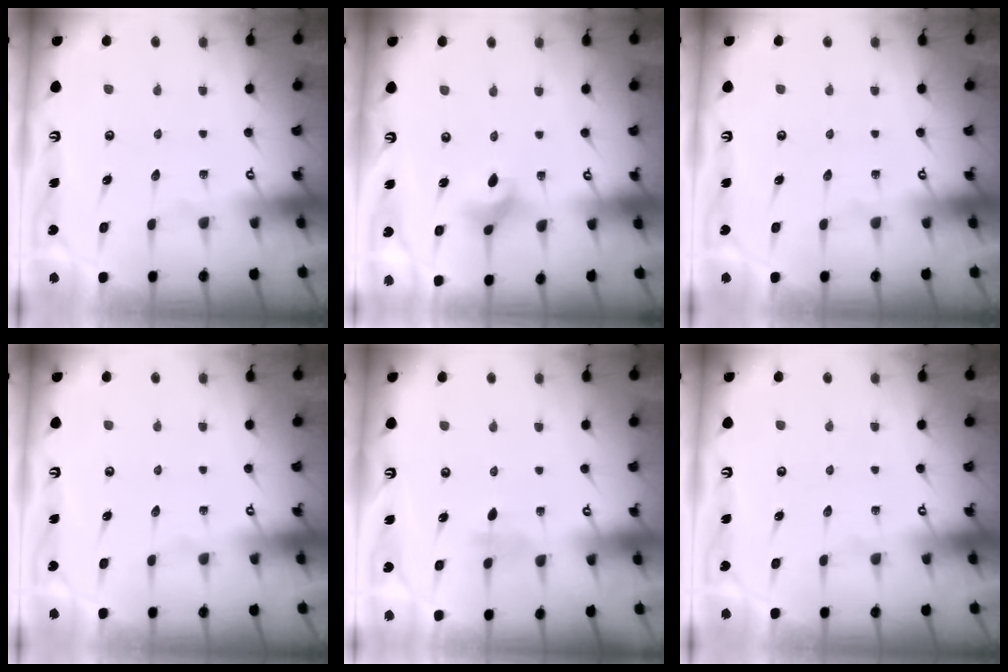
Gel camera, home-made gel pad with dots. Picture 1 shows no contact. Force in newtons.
{"total": 3.2, "press": 3.2, "slide": 0.1}
{"total": 0.0}
{"total": 0.0}
{"total": 2.8, "press": 2.7, "slide": 0.6}
{"total": 0.0}